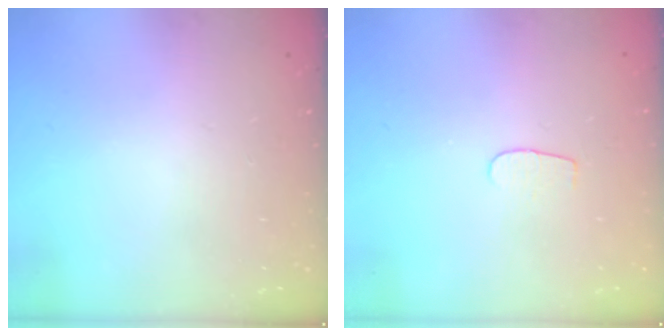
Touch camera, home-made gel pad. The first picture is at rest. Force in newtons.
{"total": 3.2, "press": 3.2, "slide": 0.3}